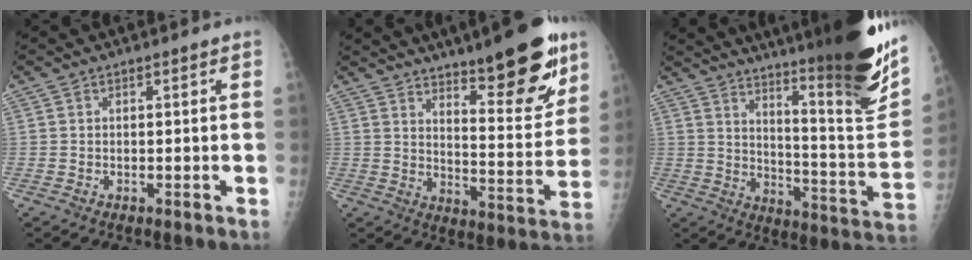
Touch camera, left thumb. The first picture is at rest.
{"total": 18.0, "force": [11.7, 4.6, 12.8], "torque": [-0.140, -0.077, 0.180]}
{"total": 28.8, "force": [20.0, 3.3, 20.4], "torque": [-0.273, -0.119, 0.283]}